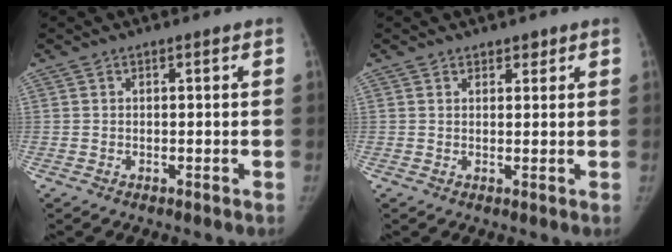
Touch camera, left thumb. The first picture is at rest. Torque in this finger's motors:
{"motor_torque": [-0.28, 0.06, 0.05, 0.10, -0.05]}